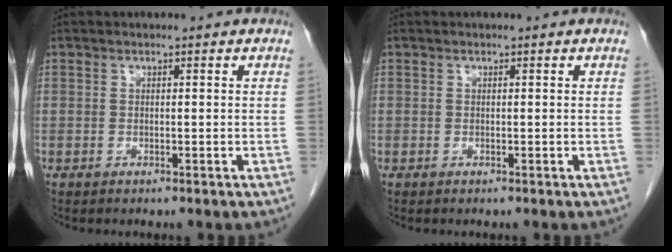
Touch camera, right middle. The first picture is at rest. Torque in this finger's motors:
{"motor_torque": [0.00, 0.00, 0.00, 0.01]}